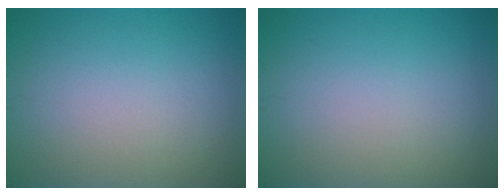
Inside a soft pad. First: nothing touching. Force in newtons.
{"total": 0.0}